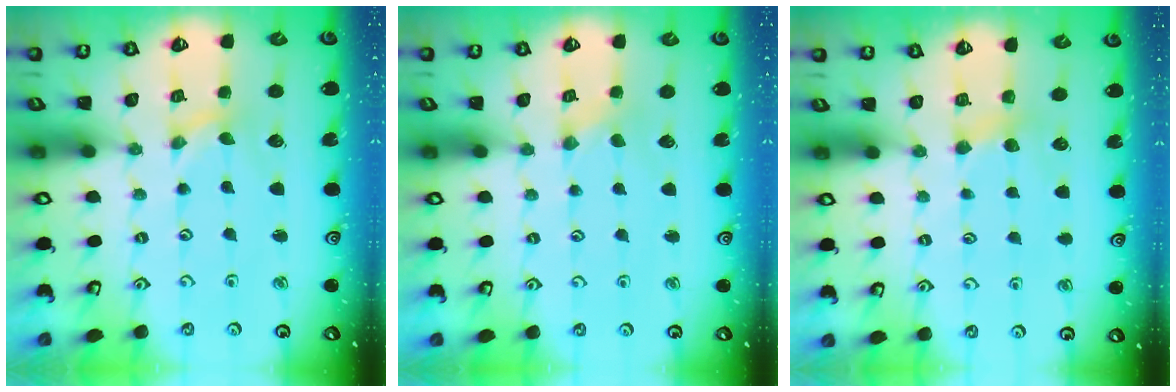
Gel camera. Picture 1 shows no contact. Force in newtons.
{"total": 0.0}
{"total": 3.9, "press": 3.9, "slide": 0.6}